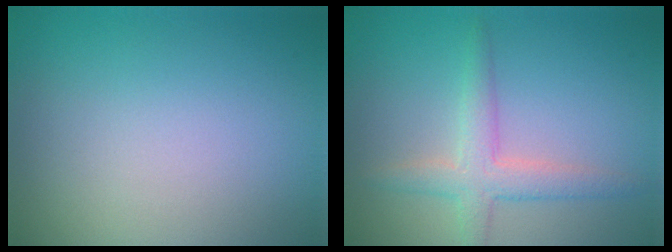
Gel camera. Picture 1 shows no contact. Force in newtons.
{"total": 3.1, "press": 3.1, "slide": 0.1}